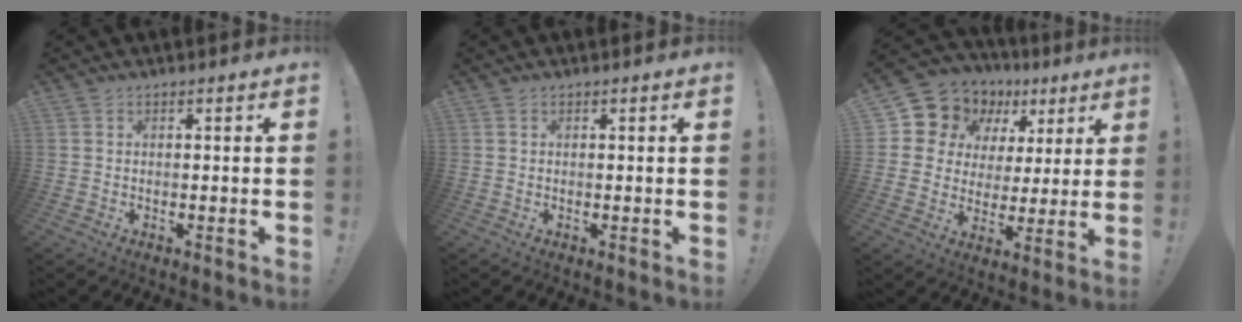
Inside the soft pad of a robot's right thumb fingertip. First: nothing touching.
{"total": 0.0}
{"total": 11.3, "force": [7.0, 8.3, 3.0], "torque": [-0.056, -0.055, 0.141]}